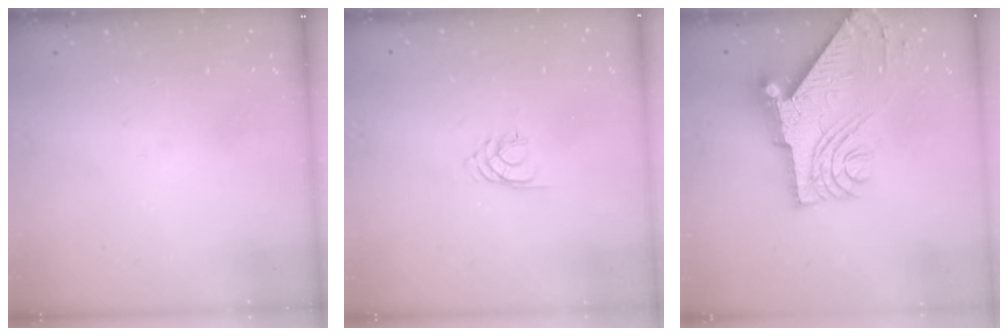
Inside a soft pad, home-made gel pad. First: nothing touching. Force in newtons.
{"total": 1.6, "press": 1.6, "slide": 0.2}
{"total": 15.5, "press": 15.4, "slide": 1.8}